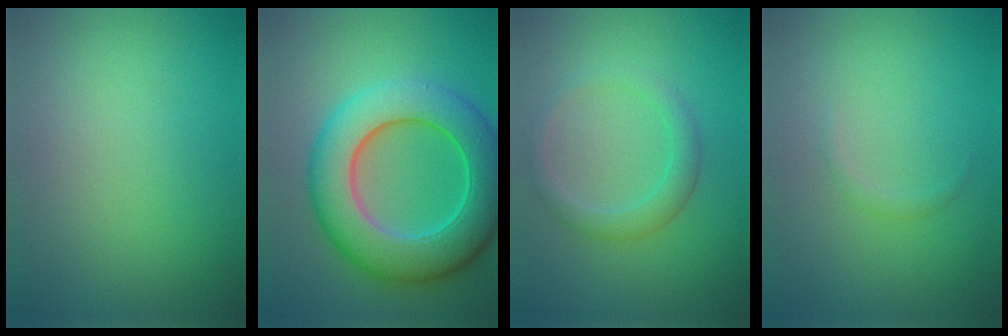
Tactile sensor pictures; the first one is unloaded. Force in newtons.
{"total": 10.4, "press": 10.4, "slide": 0.2}
{"total": 2.4, "press": 2.4, "slide": 0.1}
{"total": 0.6, "press": 0.6, "slide": 0.0}